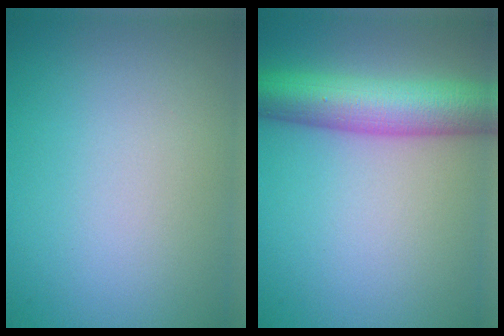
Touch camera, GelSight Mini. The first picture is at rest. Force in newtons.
{"total": 8.2, "press": 8.2, "slide": 0.2}